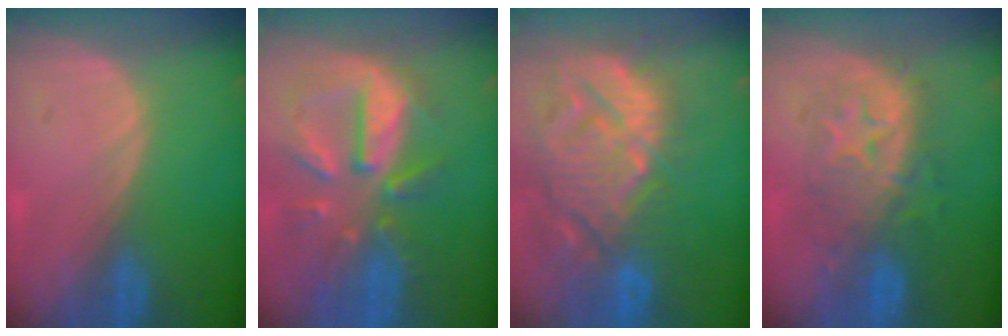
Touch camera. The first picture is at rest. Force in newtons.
{"total": 10.7, "press": 9.5, "slide": 5.0}
{"total": 14.7, "press": 12.6, "slide": 7.5}
{"total": 8.3, "press": 8.3, "slide": 0.8}